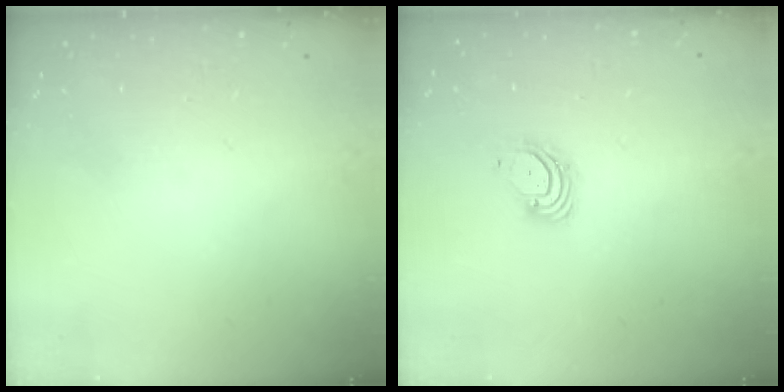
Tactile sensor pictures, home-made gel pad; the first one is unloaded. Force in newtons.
{"total": 4.0, "press": 4.0, "slide": 0.5}